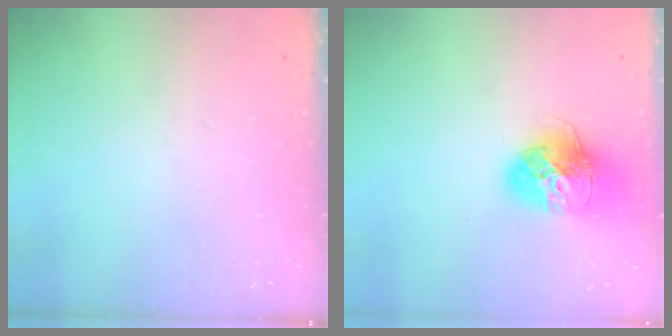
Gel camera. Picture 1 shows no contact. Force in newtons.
{"total": 16.9, "press": 16.9, "slide": 1.7}